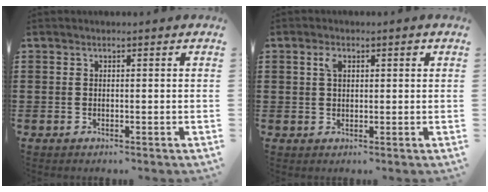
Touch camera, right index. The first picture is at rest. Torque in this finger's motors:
{"motor_torque": [0.36, -0.29, 0.06, 0.03]}